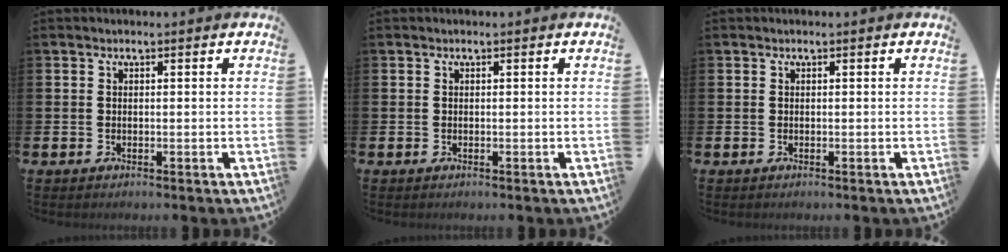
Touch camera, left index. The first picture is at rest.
{"total": 0.0}
{"total": 0.0}